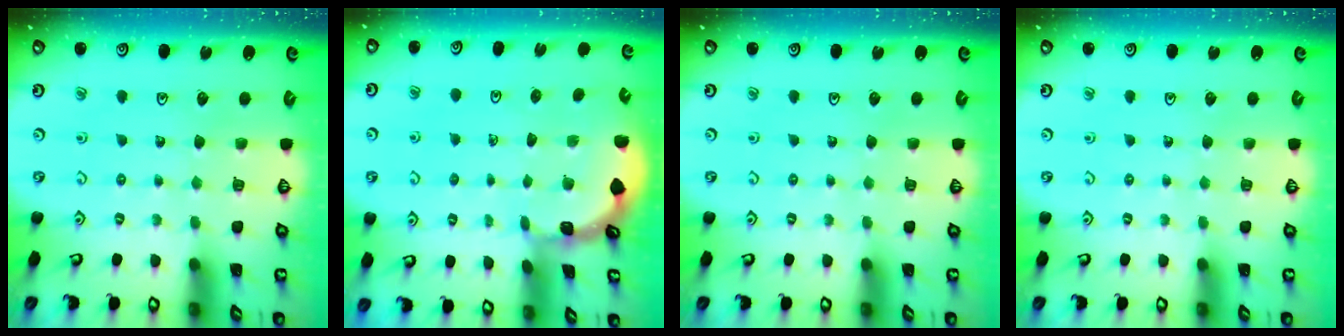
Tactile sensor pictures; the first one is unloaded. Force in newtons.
{"total": 1.2, "press": 1.2, "slide": 0.1}
{"total": 0.0}
{"total": 0.0}